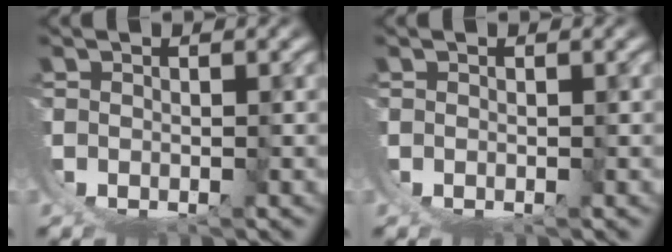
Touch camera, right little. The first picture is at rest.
{"total": 0.0}